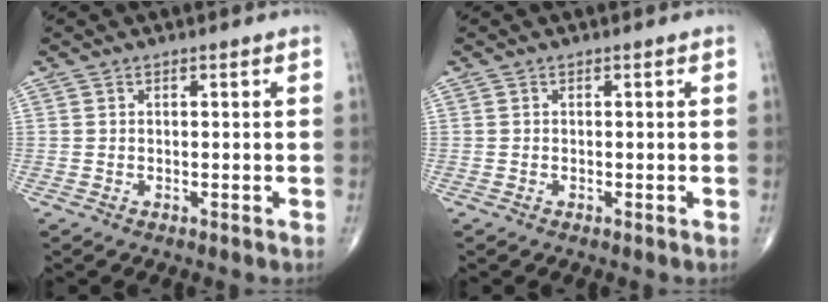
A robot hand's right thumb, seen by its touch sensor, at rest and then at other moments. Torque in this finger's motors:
{"motor_torque": [0.25, -0.02, -0.09, -0.18, -0.01]}